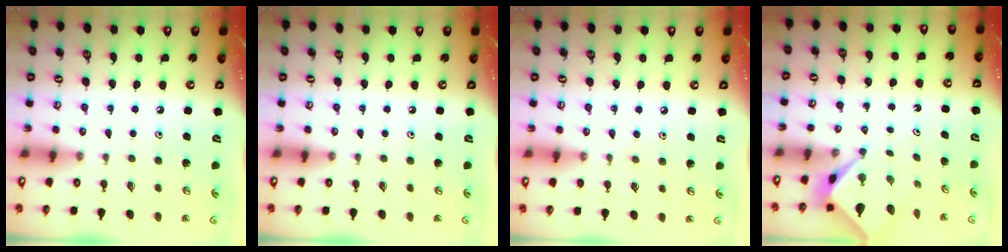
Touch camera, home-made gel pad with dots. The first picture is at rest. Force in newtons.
{"total": 0.0}
{"total": 2.9, "press": 2.8, "slide": 0.4}
{"total": 2.1, "press": 2.1, "slide": 0.2}